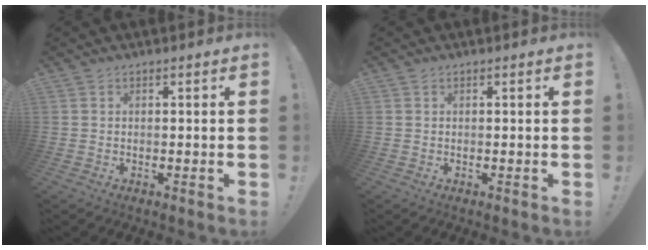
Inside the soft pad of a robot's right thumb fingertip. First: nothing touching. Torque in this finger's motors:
{"motor_torque": [-0.06, 0.25, 0.06, -0.09, 0.00]}